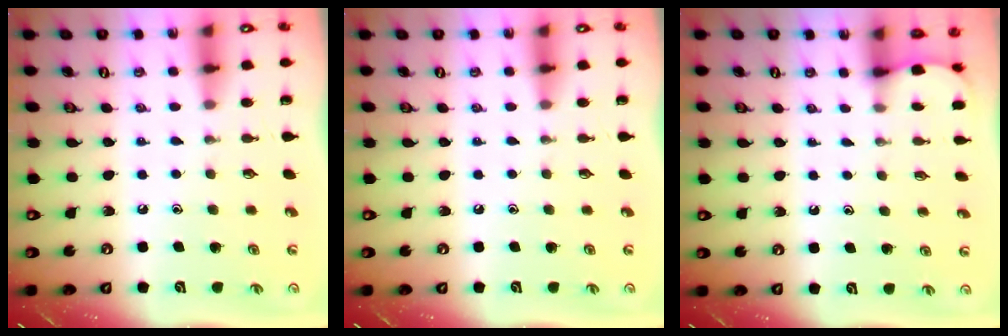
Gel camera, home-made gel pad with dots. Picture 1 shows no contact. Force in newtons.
{"total": 0.0}
{"total": 1.3, "press": 1.3, "slide": 0.1}